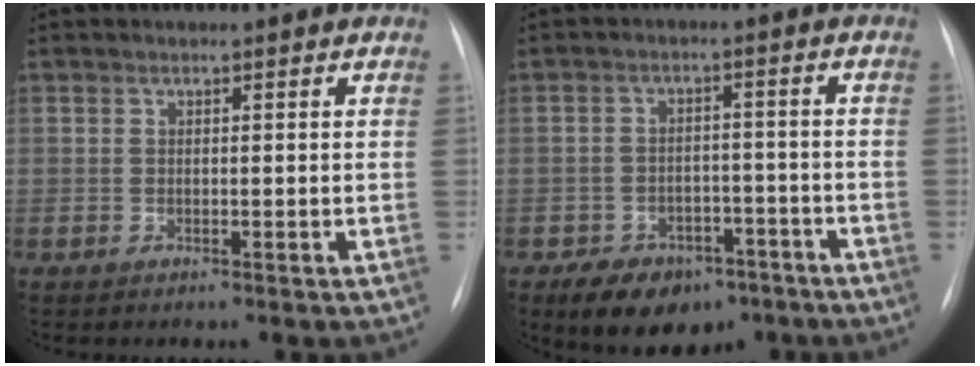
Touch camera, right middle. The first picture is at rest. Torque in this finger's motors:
{"motor_torque": [1.01, -0.98, 0.12, 0.05]}